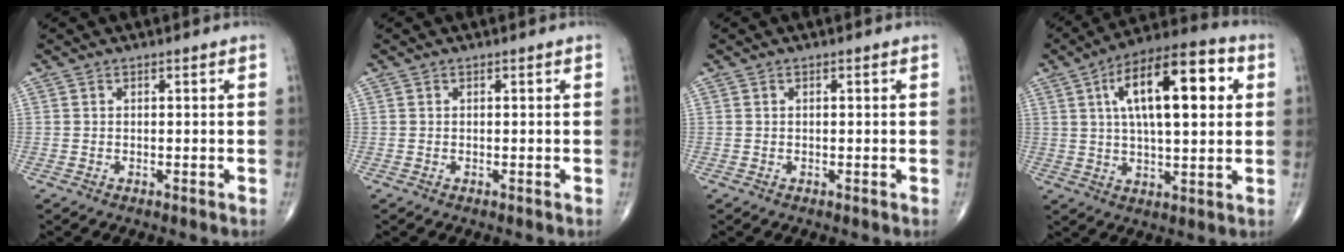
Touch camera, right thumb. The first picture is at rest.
{"total": 0.0}
{"total": 0.0}
{"total": 19.1, "force": [5.0, 7.5, 16.9], "torque": [-0.250, 0.014, 0.072]}